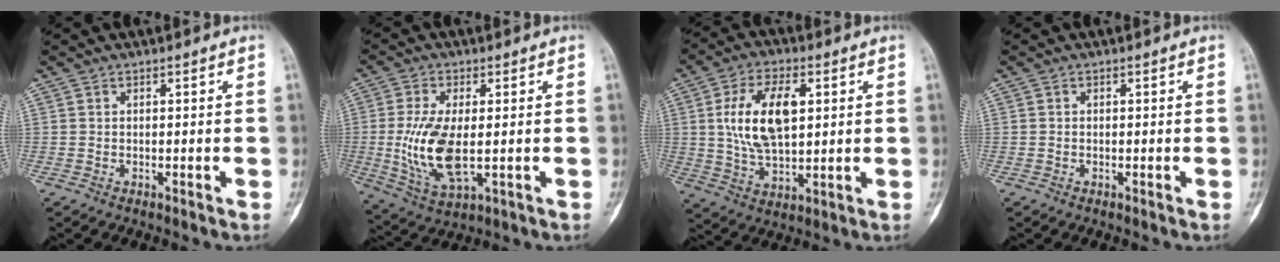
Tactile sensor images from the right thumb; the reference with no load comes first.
{"total": 12.1, "force": [-0.8, 5.4, 10.7], "torque": [-0.222, -0.014, -0.005]}
{"total": 13.4, "force": [2.8, 7.0, 11.1], "torque": [-0.196, -0.003, 0.054]}
{"total": 0.0}